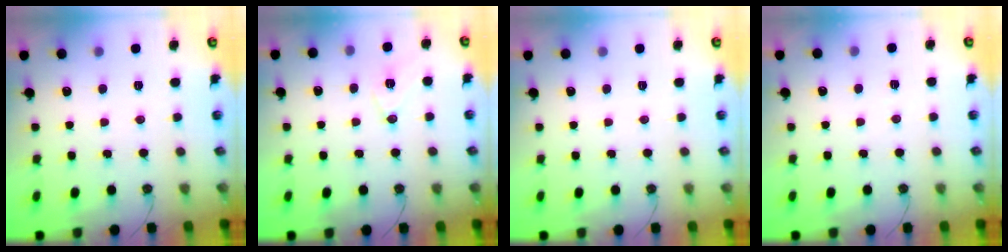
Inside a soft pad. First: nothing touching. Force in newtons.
{"total": 9.2, "press": 8.5, "slide": 3.6}
{"total": 0.0}
{"total": 2.2, "press": 1.9, "slide": 1.1}